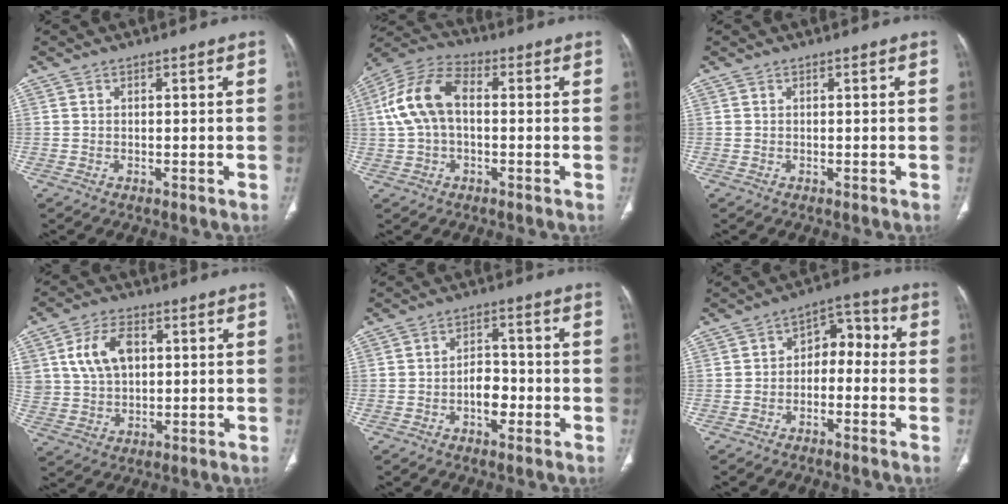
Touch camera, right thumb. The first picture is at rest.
{"total": 11.9, "force": [0.7, 7.1, 9.5], "torque": [-0.199, 0.035, 0.005]}
{"total": 0.0}
{"total": 9.9, "force": [2.8, 6.7, 6.8], "torque": [-0.112, 0.000, 0.057]}
{"total": 5.0, "force": [-1.8, 3.2, 3.5], "torque": [-0.036, 0.020, -0.033]}
{"total": 7.2, "force": [-1.2, 5.0, 5.1], "torque": [-0.044, 0.044, -0.033]}